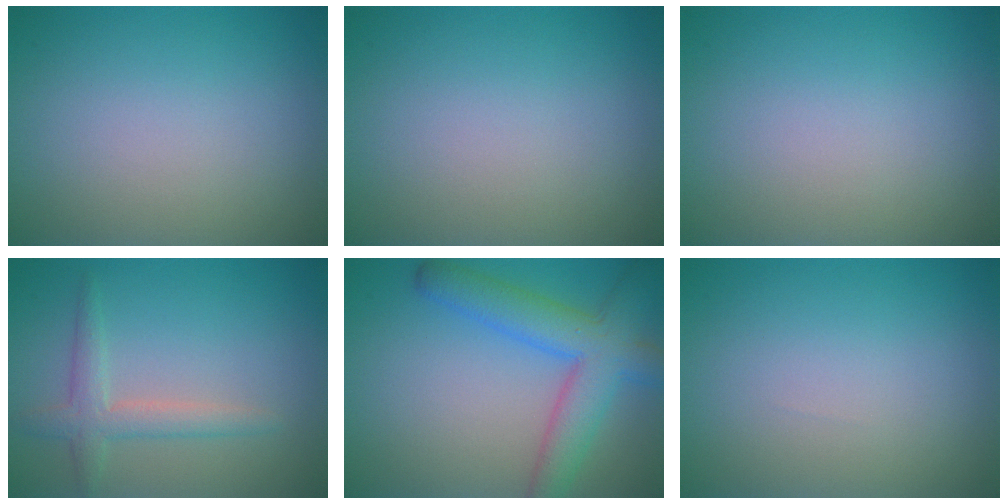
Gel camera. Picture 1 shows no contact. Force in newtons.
{"total": 0.0}
{"total": 0.0}
{"total": 2.5, "press": 2.5, "slide": 0.1}
{"total": 6.4, "press": 6.4, "slide": 0.3}
{"total": 0.0}